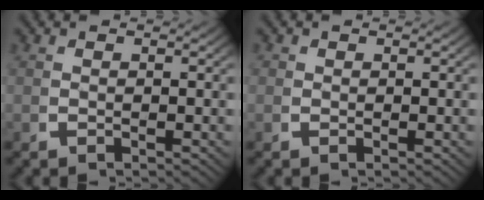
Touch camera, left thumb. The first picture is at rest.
{"total": 0.7, "force": [0.1, 0.7, 0.1], "torque": [-0.005, -0.006, 0.002]}